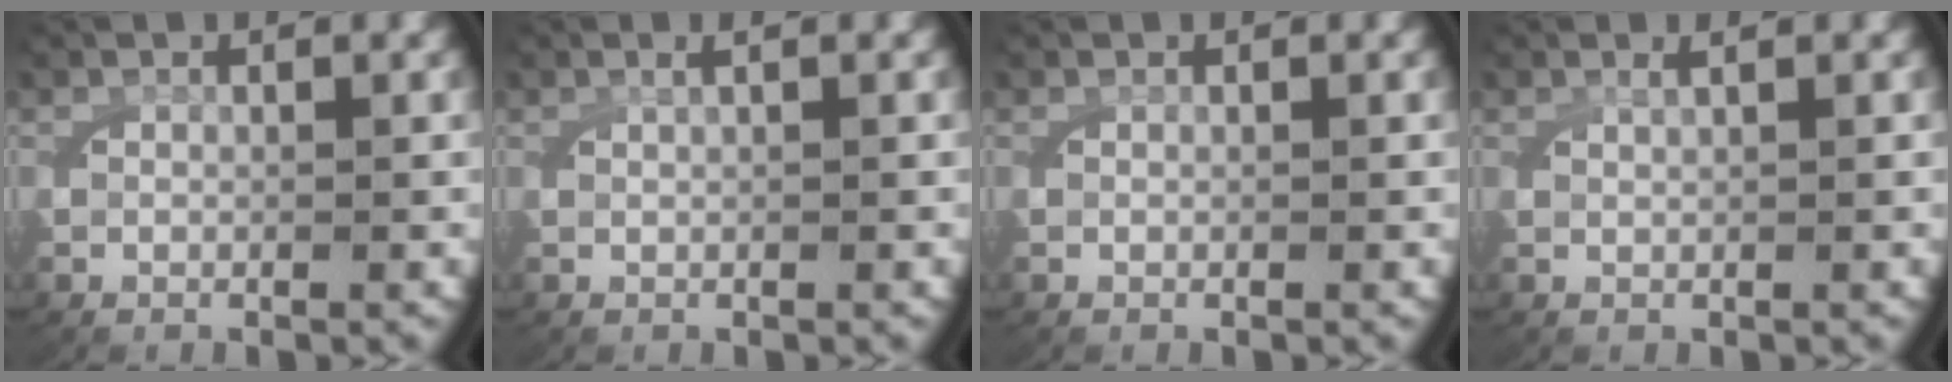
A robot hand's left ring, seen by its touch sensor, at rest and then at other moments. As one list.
[{"total": 0.9, "force": [0.4, 0.0, 0.8], "torque": [-0.016, 0.007, 0.007]}, {"total": 0.0}, {"total": 0.9, "force": [0.5, -0.3, 0.6], "torque": [-0.013, 0.004, 0.012]}]